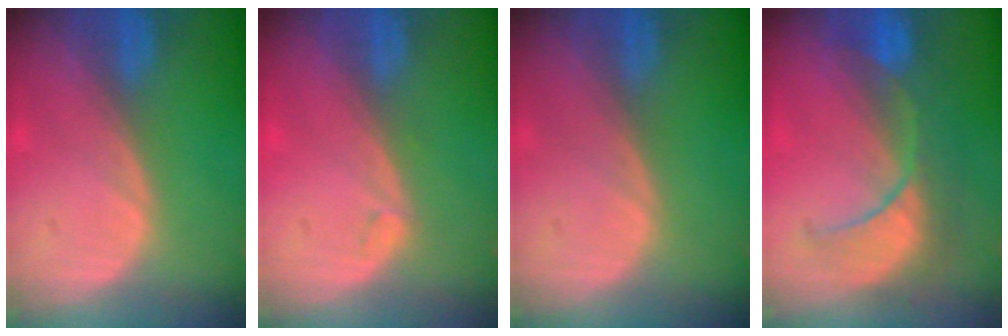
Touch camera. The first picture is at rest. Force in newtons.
{"total": 0.6, "press": 0.6, "slide": 0.2}
{"total": 0.0}
{"total": 8.4, "press": 8.3, "slide": 0.7}